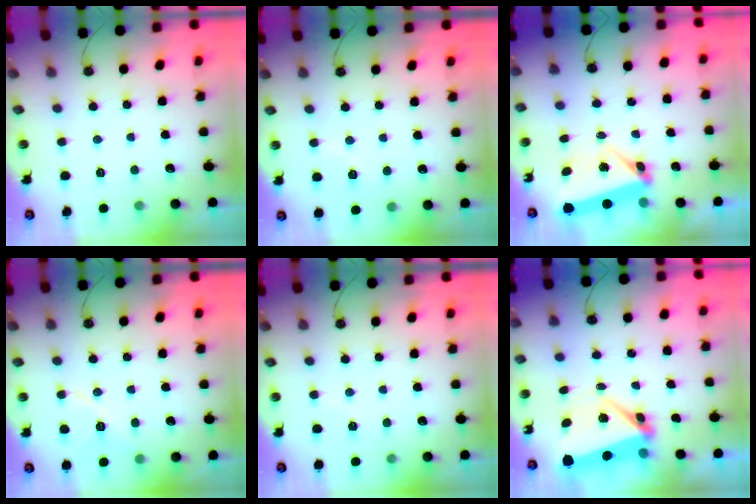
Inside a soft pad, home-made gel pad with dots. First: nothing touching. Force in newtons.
{"total": 6.8, "press": 4.3, "slide": 5.2}
{"total": 5.5, "press": 5.3, "slide": 1.4}
{"total": 8.1, "press": 8.1, "slide": 0.5}
{"total": 2.7, "press": 2.5, "slide": 1.1}
{"total": 6.5, "press": 6.3, "slide": 1.7}